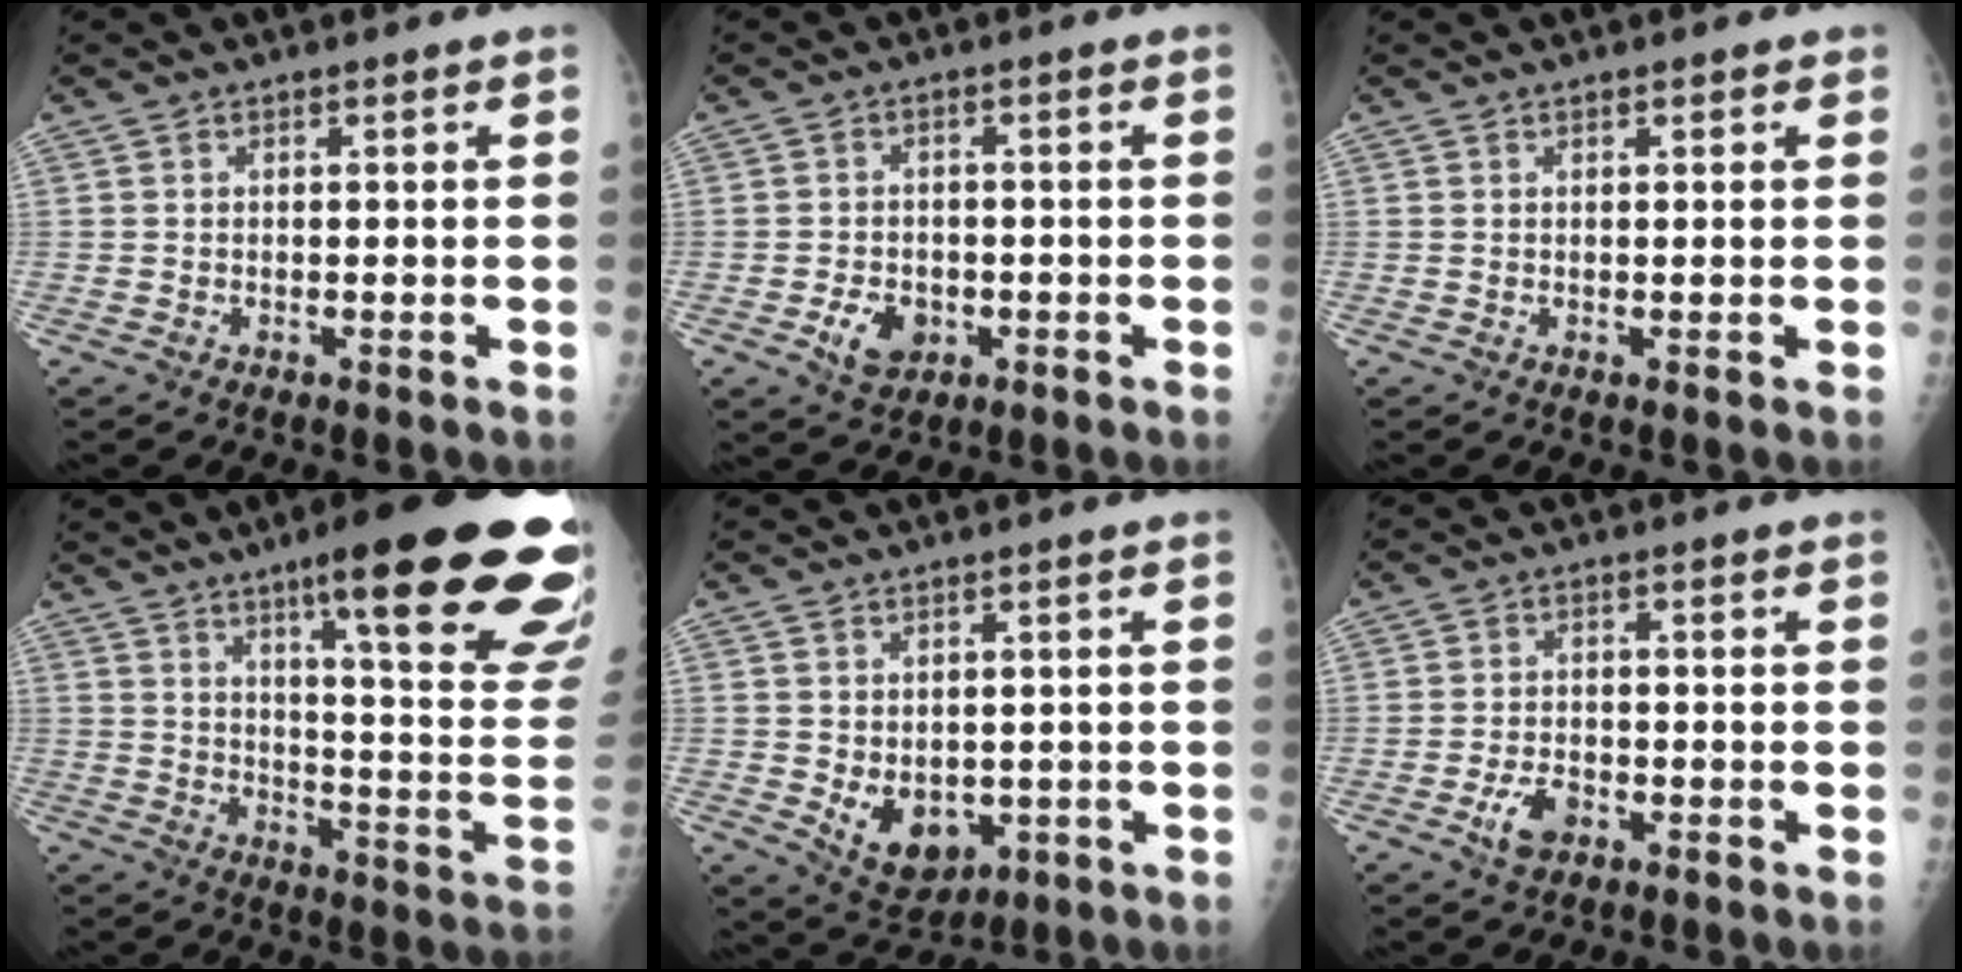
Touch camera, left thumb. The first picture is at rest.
{"total": 5.3, "force": [-1.9, 3.9, 3.0], "torque": [-0.039, 0.008, -0.026]}
{"total": 1.1, "force": [0.7, 0.4, 0.7], "torque": [-0.008, 0.000, 0.008]}
{"total": 28.8, "force": [17.5, 4.2, 22.5], "torque": [-0.239, -0.071, 0.241]}
{"total": 8.1, "force": [-1.4, 5.9, 5.4], "torque": [-0.059, -0.008, -0.002]}
{"total": 4.4, "force": [-2.2, 2.7, 2.8], "torque": [-0.046, 0.011, -0.038]}